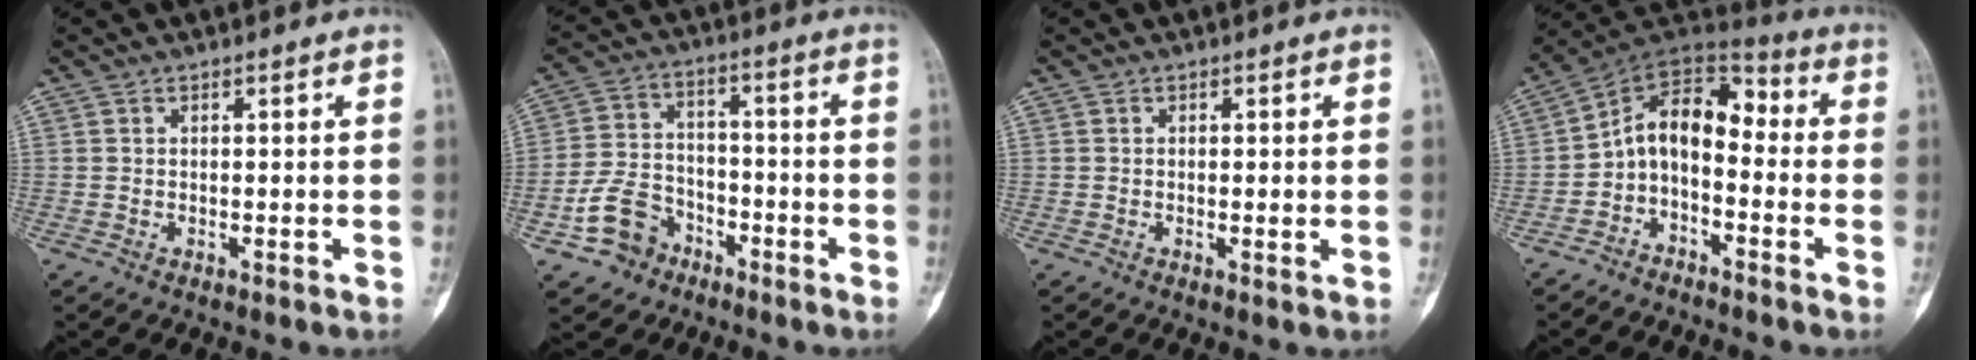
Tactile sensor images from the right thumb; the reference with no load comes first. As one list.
[{"total": 9.8, "force": [-5.1, 7.5, 3.9], "torque": [-0.053, 0.040, -0.091]}, {"total": 1.3, "force": [0.0, 0.3, 1.3], "torque": [-0.020, -0.003, -0.001]}, {"total": 11.0, "force": [-2.4, 7.0, 8.2], "torque": [-0.111, 0.078, -0.059]}]